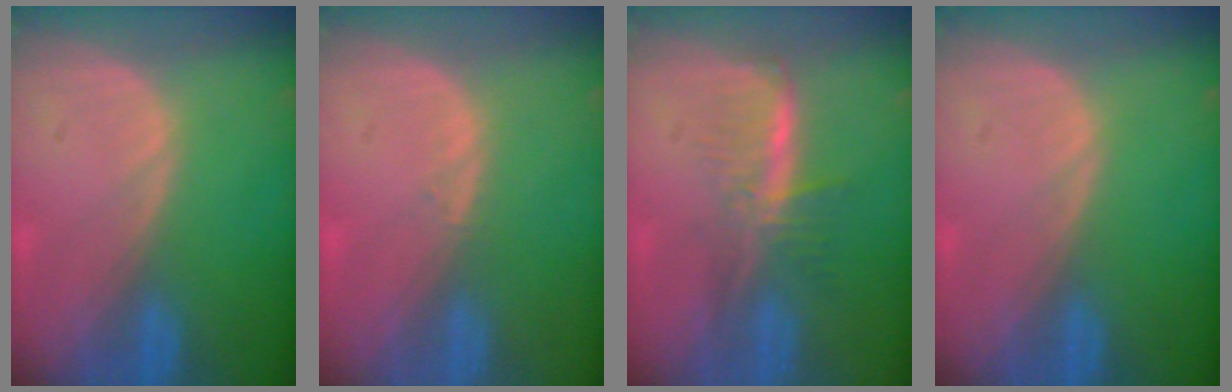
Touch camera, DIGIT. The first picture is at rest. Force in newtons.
{"total": 0.6, "press": 0.5, "slide": 0.4}
{"total": 6.0, "press": 5.2, "slide": 3.0}
{"total": 0.0}